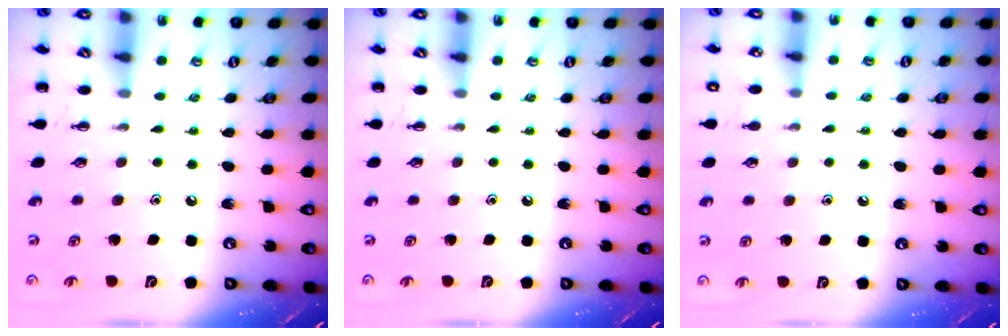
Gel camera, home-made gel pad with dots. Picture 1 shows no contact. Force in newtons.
{"total": 0.0}
{"total": 5.2, "press": 5.0, "slide": 1.5}